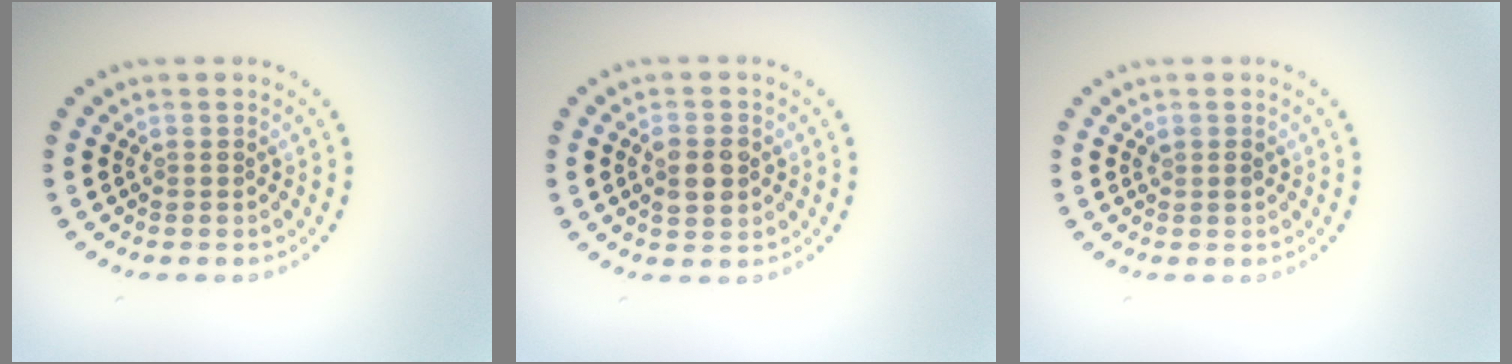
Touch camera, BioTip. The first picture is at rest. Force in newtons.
{"total": 2.8, "press": 2.8, "slide": 0.2}
{"total": 0.7, "press": 0.7, "slide": 0.2}